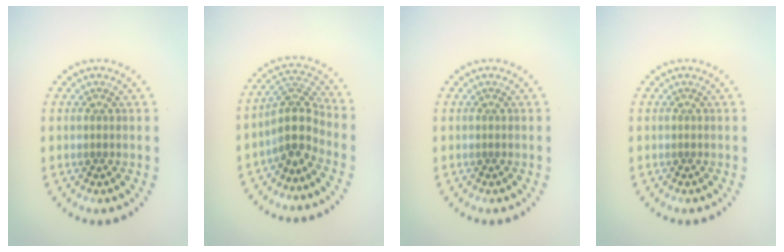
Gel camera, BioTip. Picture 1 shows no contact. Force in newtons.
{"total": 3.6, "press": 2.7, "slide": 2.3}
{"total": 0.0}
{"total": 0.0}